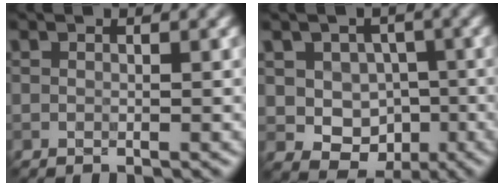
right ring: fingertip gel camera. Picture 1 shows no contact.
{"total": 6.8, "force": [0.0, 6.2, 2.9], "torque": [-0.030, 0.015, -0.021]}